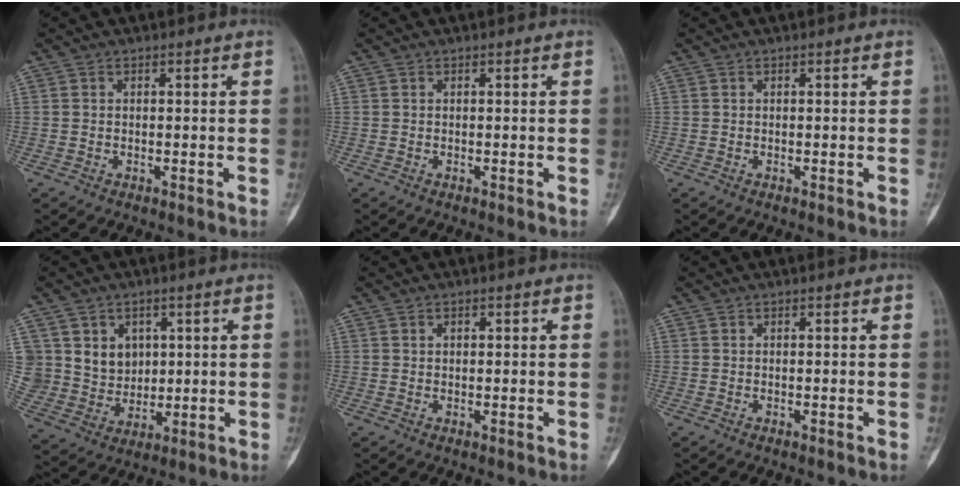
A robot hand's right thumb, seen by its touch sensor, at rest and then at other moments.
{"total": 0.0}
{"total": 0.0}
{"total": 10.4, "force": [3.4, 9.3, 3.2], "torque": [-0.020, -0.011, 0.074]}
{"total": 0.8, "force": [0.4, 0.5, 0.5], "torque": [-0.004, 0.000, 0.005]}
{"total": 0.0}